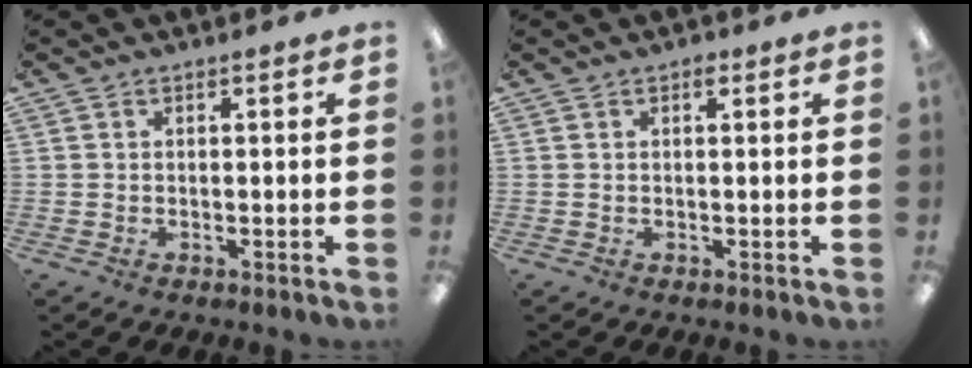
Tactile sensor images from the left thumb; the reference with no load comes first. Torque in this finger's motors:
{"motor_torque": [0.14, -0.01, -0.02, -0.01, 0.00]}